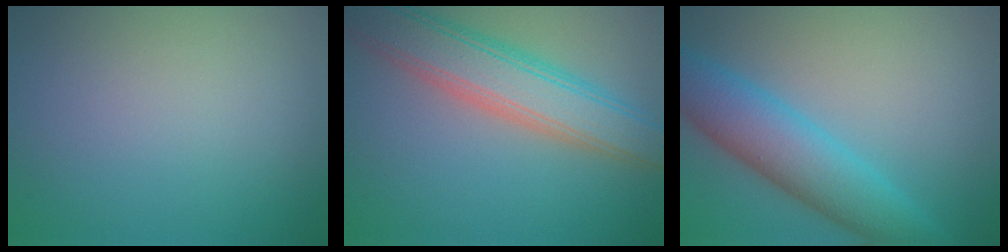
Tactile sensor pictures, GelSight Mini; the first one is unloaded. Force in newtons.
{"total": 6.6, "press": 6.6, "slide": 0.2}
{"total": 6.3, "press": 6.3, "slide": 0.0}